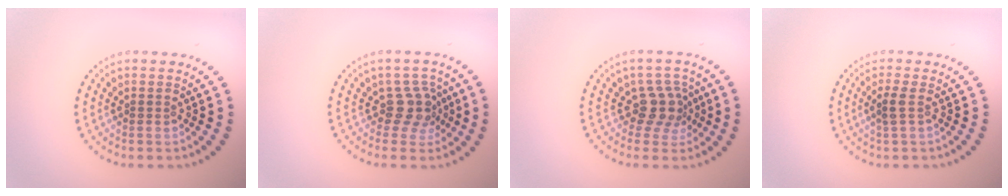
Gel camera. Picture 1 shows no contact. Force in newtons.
{"total": 2.5, "press": 1.9, "slide": 1.6}
{"total": 2.7, "press": 2.1, "slide": 1.7}
{"total": 1.3, "press": 1.0, "slide": 0.8}